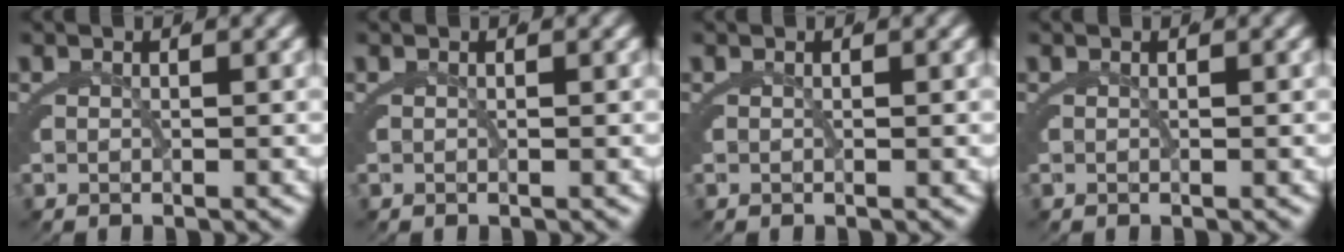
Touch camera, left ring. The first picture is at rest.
{"total": 0.0}
{"total": 0.0}
{"total": 0.0}